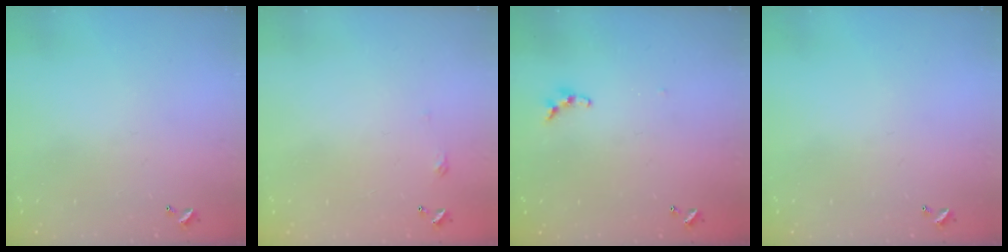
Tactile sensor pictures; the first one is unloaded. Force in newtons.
{"total": 2.7, "press": 2.6, "slide": 0.4}
{"total": 5.5, "press": 5.5, "slide": 0.6}
{"total": 0.0}